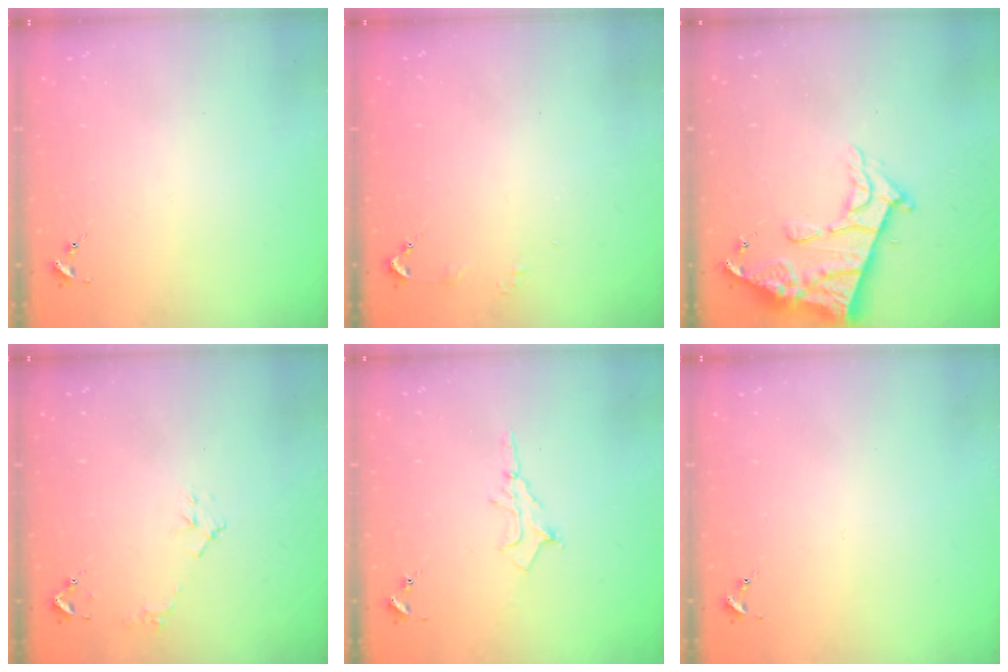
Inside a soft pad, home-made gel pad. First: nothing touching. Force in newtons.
{"total": 2.9, "press": 2.8, "slide": 0.3}
{"total": 14.9, "press": 14.8, "slide": 1.4}
{"total": 5.3, "press": 5.3, "slide": 0.7}
{"total": 6.2, "press": 6.1, "slide": 0.8}
{"total": 0.0}